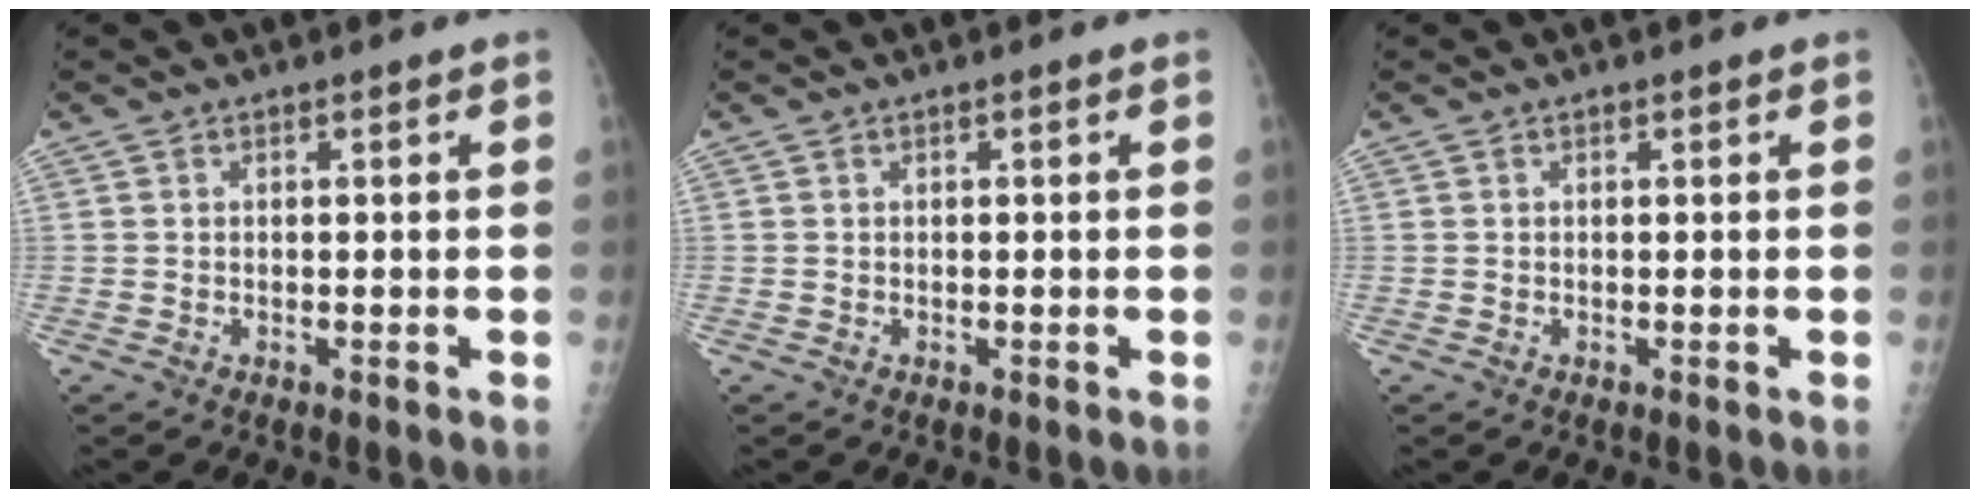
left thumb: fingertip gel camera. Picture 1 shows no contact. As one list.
[{"total": 0.0}, {"total": 0.0}]